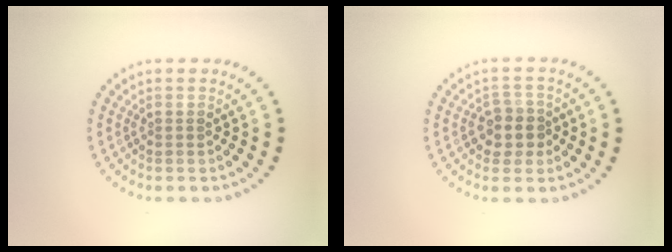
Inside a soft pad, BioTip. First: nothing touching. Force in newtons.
{"total": 2.6, "press": 2.4, "slide": 0.9}